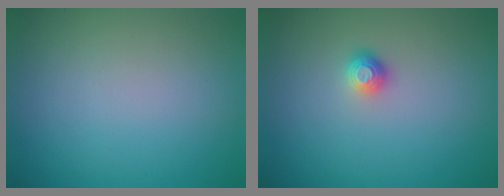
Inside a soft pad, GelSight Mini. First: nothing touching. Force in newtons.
{"total": 1.1, "press": 1.1, "slide": 0.4}